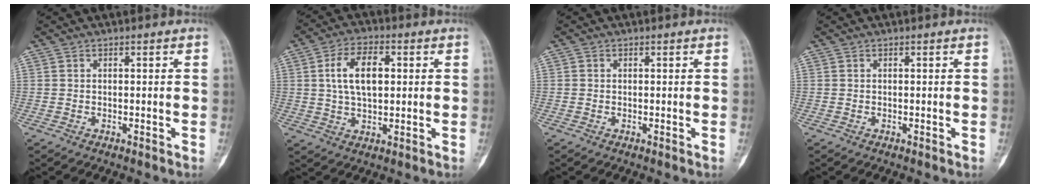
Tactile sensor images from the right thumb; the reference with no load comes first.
{"total": 9.7, "force": [1.8, 5.3, 7.9], "torque": [-0.130, 0.003, 0.031]}
{"total": 0.0}
{"total": 0.0}